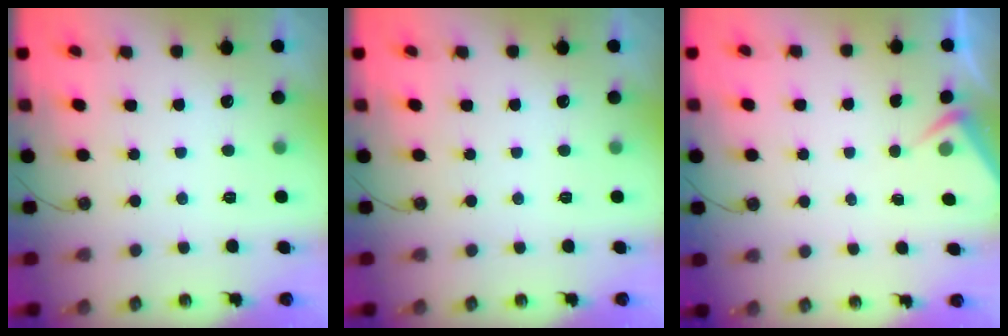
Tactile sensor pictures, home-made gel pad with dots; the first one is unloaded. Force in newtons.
{"total": 0.0}
{"total": 3.7, "press": 3.7, "slide": 0.4}